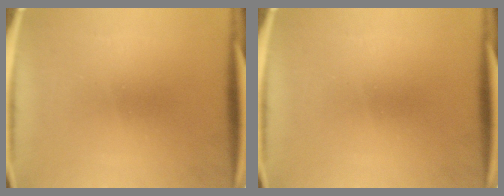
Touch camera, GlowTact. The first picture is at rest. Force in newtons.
{"total": 0.0}